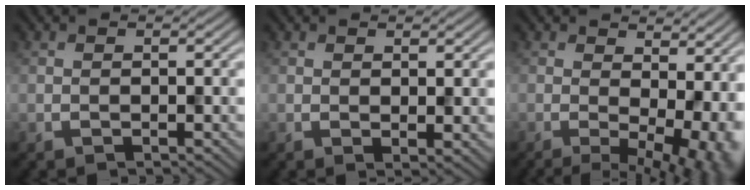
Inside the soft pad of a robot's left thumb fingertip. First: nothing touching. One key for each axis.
{"total": 2.2, "fx": 0.6, "fy": 0.6, "fz": 2.0, "tx": -0.028, "ty": 0.001, "tz": 0.018}
{"total": 8.9, "fx": 0.2, "fy": 3.5, "fz": 8.2, "tx": -0.094, "ty": -0.006, "tz": 0.028}